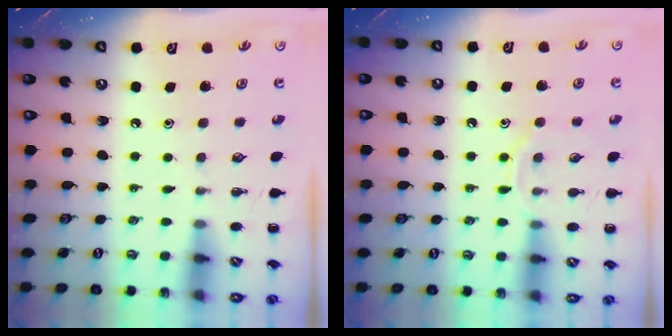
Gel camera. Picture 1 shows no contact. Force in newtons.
{"total": 7.5, "press": 7.5, "slide": 1.0}